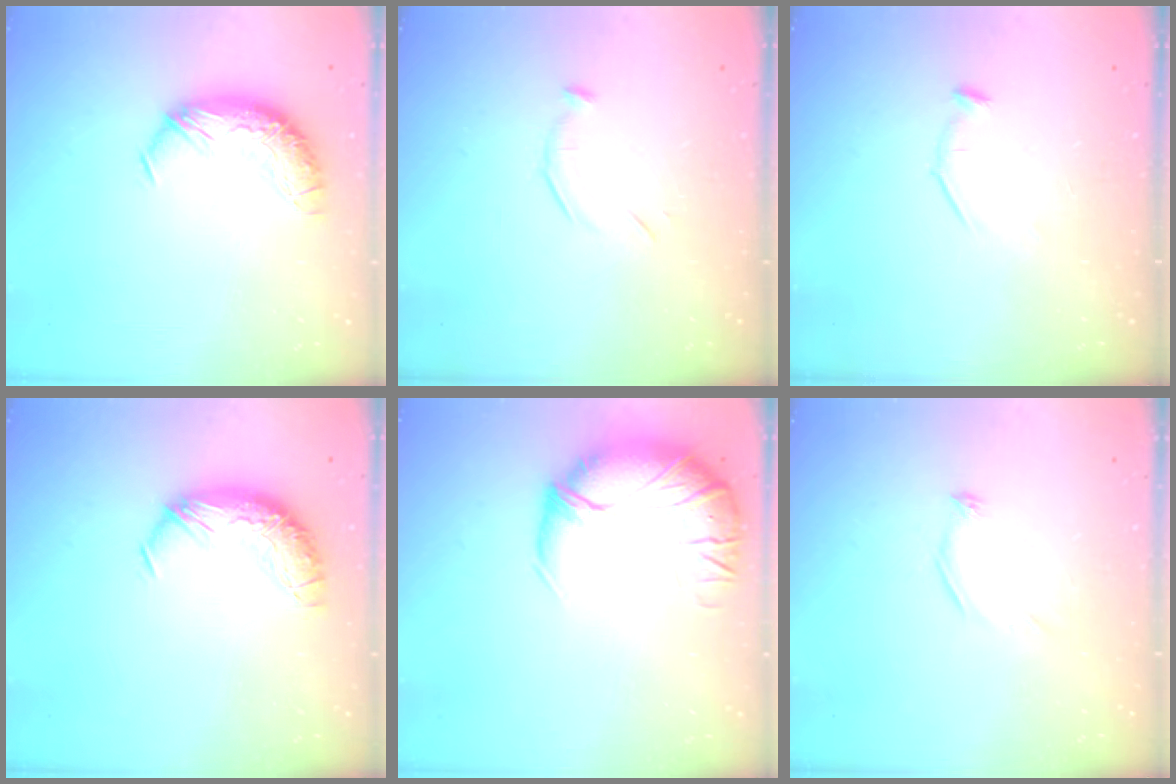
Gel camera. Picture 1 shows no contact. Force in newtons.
{"total": 5.4, "press": 5.3, "slide": 1.0}
{"total": 7.8, "press": 7.7, "slide": 0.6}
{"total": 0.0}
{"total": 2.5, "press": 0.4, "slide": 2.5}
{"total": 5.5, "press": 5.4, "slide": 0.9}